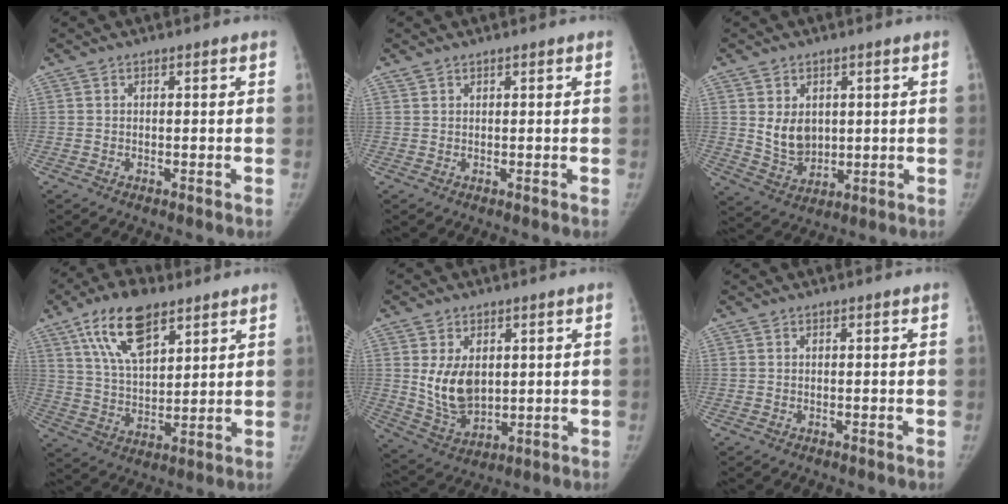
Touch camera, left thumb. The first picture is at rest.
{"total": 0.9, "force": [0.8, 0.3, 0.3], "torque": [-0.006, -0.001, 0.015]}
{"total": 7.0, "force": [1.5, 5.3, 4.3], "torque": [-0.048, -0.019, 0.044]}
{"total": 14.3, "force": [8.1, 6.7, 9.8], "torque": [-0.149, -0.024, 0.150]}
{"total": 10.1, "force": [1.7, 6.8, 7.2], "torque": [-0.104, -0.019, 0.052]}
{"total": 0.0}